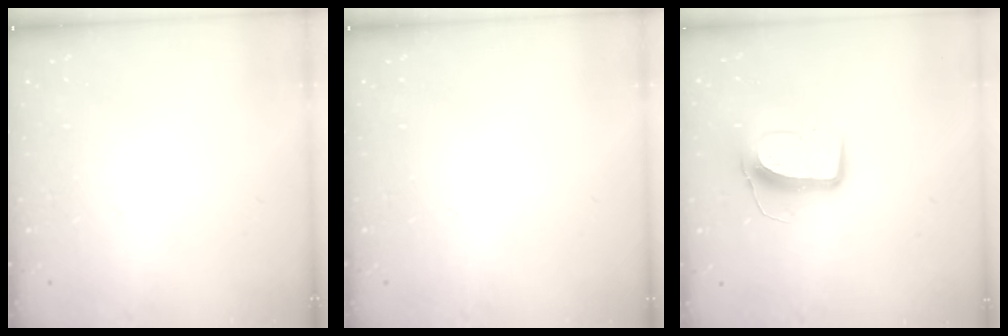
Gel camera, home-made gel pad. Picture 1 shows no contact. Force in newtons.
{"total": 0.0}
{"total": 9.8, "press": 9.7, "slide": 0.8}